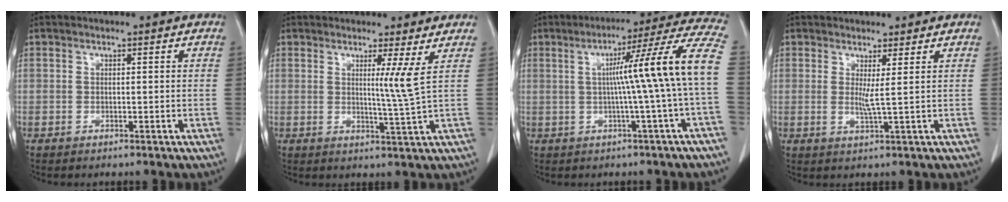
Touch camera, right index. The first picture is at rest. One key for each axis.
{"total": 3.9, "fx": 1.6, "fy": -1.6, "fz": 3.3, "tx": -0.052, "ty": -0.020, "tz": 0.031}
{"total": 13.9, "fx": 0.3, "fy": -2.2, "fz": 13.7, "tx": -0.174, "ty": 0.026, "tz": 0.003}
{"total": 2.2, "fx": 0.9, "fy": -0.6, "fz": 1.9, "tx": -0.037, "ty": -0.008, "tz": 0.020}